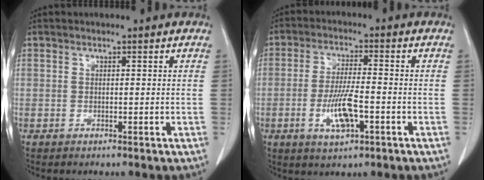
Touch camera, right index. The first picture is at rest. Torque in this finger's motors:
{"motor_torque": [0.30, 0.06, 0.13, 0.11]}